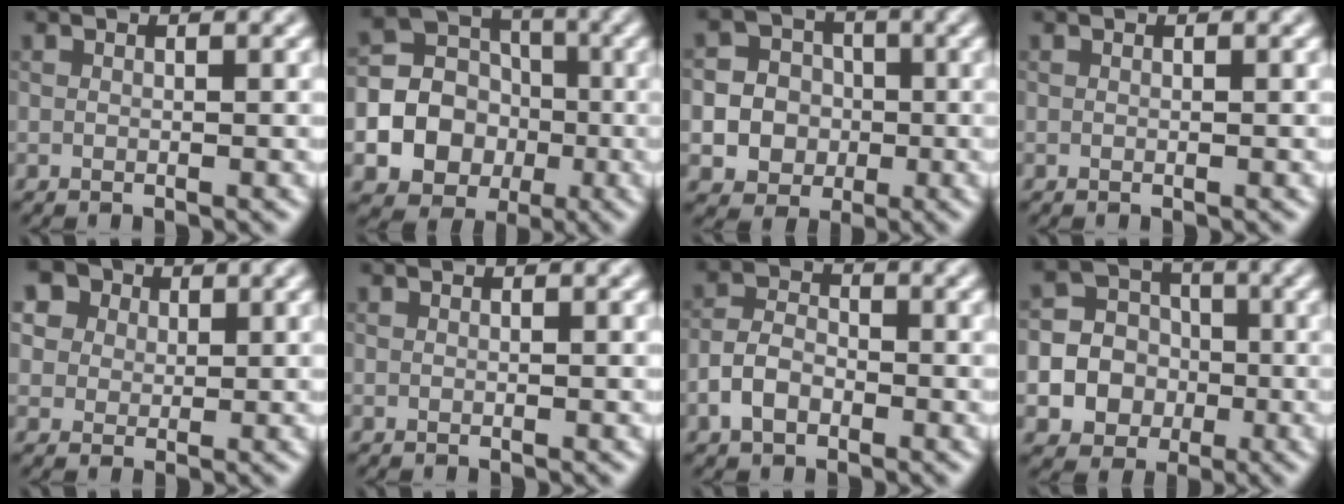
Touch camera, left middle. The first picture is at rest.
{"total": 12.6, "force": [-3.0, 11.6, 3.9], "torque": [-0.099, -0.015, -0.064]}
{"total": 7.3, "force": [-1.5, 6.9, 1.9], "torque": [-0.030, 0.008, -0.051]}
{"total": 0.0}
{"total": 10.1, "force": [5.4, 7.3, 4.4], "torque": [-0.104, 0.029, 0.074]}
{"total": 0.0}
{"total": 3.2, "force": [-1.6, 2.1, 1.9], "torque": [-0.033, 0.007, -0.039]}
{"total": 9.8, "force": [-2.4, 9.1, 2.7], "torque": [-0.065, -0.007, -0.059]}